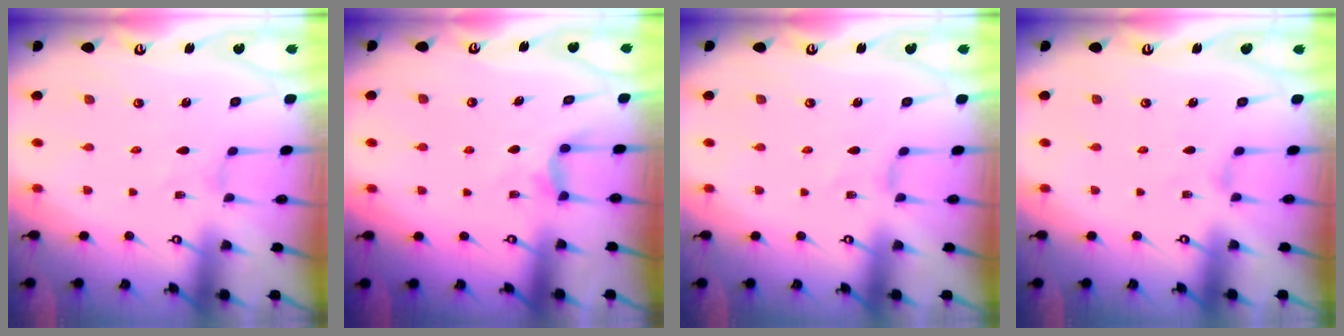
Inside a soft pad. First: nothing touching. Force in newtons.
{"total": 3.2, "press": 3.2, "slide": 0.4}
{"total": 0.0}
{"total": 0.9, "press": 0.9, "slide": 0.3}